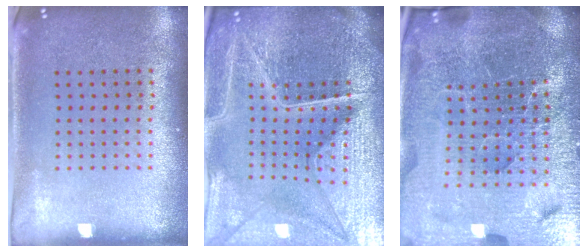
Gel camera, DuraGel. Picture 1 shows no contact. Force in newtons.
{"total": 6.5, "press": 5.8, "slide": 3.1}
{"total": 7.1, "press": 6.2, "slide": 3.5}